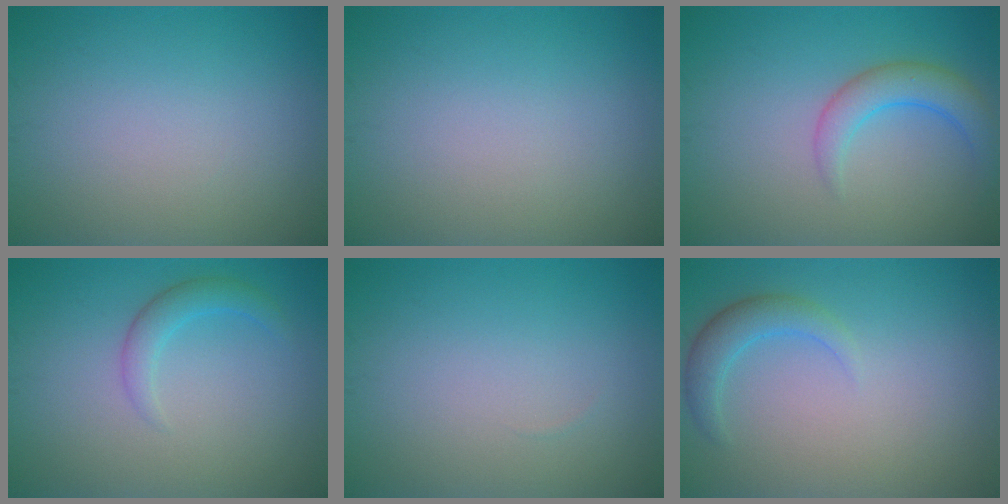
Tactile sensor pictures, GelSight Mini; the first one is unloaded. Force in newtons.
{"total": 0.0}
{"total": 3.4, "press": 3.4, "slide": 0.3}
{"total": 2.0, "press": 2.0, "slide": 0.2}
{"total": 0.0}
{"total": 2.4, "press": 2.4, "slide": 0.1}